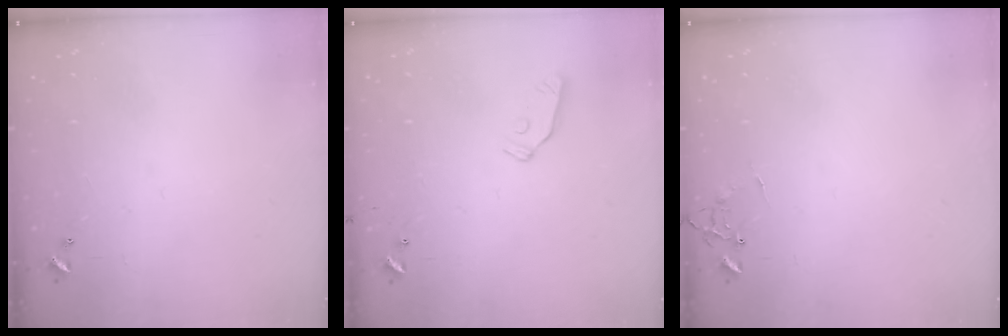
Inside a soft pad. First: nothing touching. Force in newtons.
{"total": 5.5, "press": 5.5, "slide": 0.2}
{"total": 6.4, "press": 6.4, "slide": 0.4}